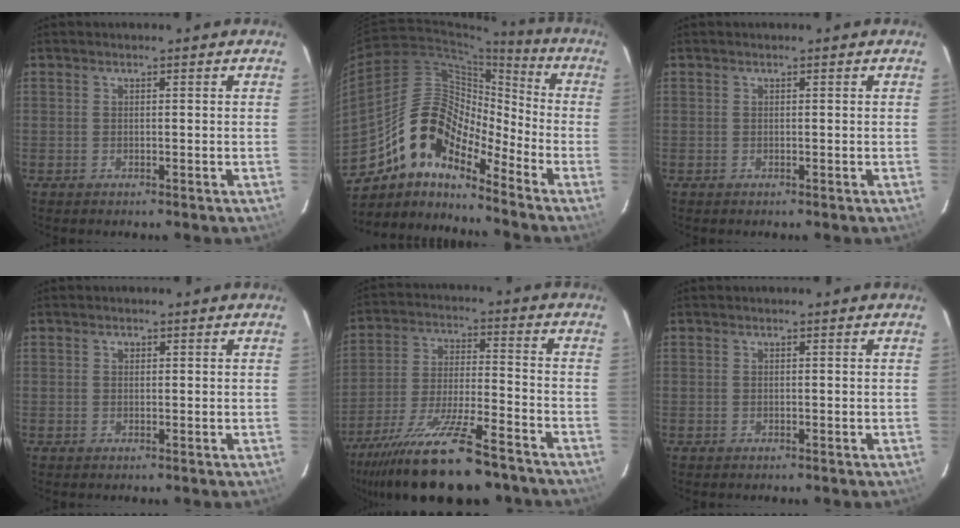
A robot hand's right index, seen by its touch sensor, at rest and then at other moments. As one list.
[{"total": 14.9, "force": [-10.5, 6.0, 8.7], "torque": [-0.147, 0.012, -0.212]}, {"total": 0.0}, {"total": 0.7, "force": [0.2, 0.6, 0.2], "torque": [-0.002, 0.004, 0.003]}, {"total": 21.6, "force": [-17.3, 4.4, 12.2], "torque": [-0.243, -0.046, -0.280]}, {"total": 0.0}]